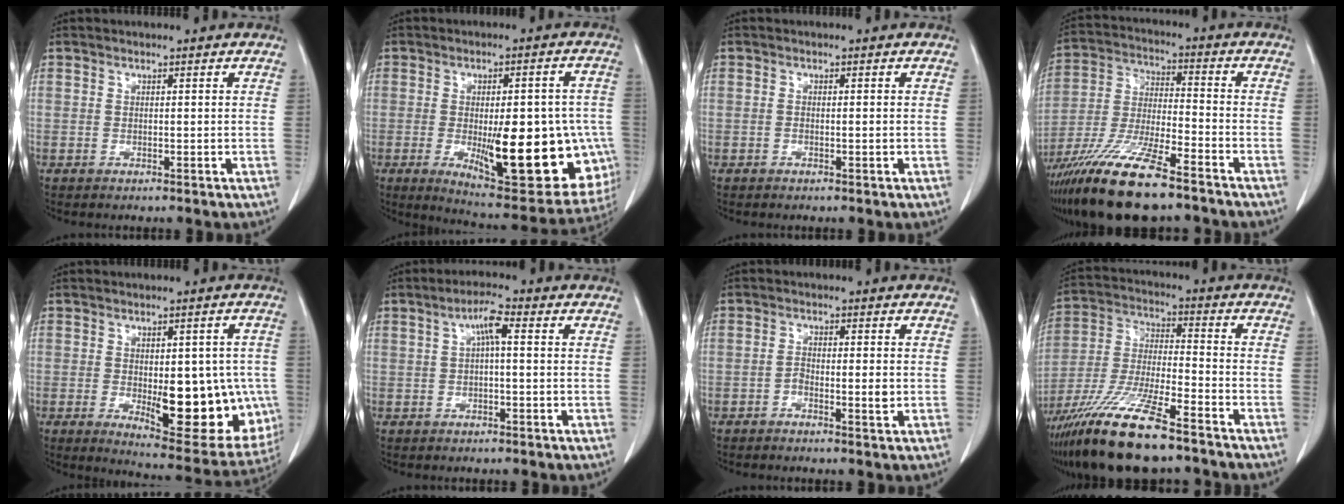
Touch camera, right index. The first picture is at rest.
{"total": 21.6, "force": [-4.7, 6.9, 19.9], "torque": [-0.205, -0.002, -0.038]}
{"total": 0.6, "force": [-0.2, 0.1, 0.6], "torque": [-0.009, 0.000, -0.002]}
{"total": 17.1, "force": [-12.5, 2.6, 11.5], "torque": [-0.248, -0.041, -0.231]}
{"total": 16.3, "force": [-2.9, 6.4, 14.7], "torque": [-0.158, -0.001, -0.014]}
{"total": 3.8, "force": [0.7, 0.6, 3.7], "torque": [-0.066, 0.012, 0.011]}
{"total": 2.7, "force": [-0.9, 0.7, 2.4], "torque": [-0.040, 0.002, -0.014]}
{"total": 17.7, "force": [-12.9, 2.5, 11.8], "torque": [-0.260, -0.041, -0.240]}